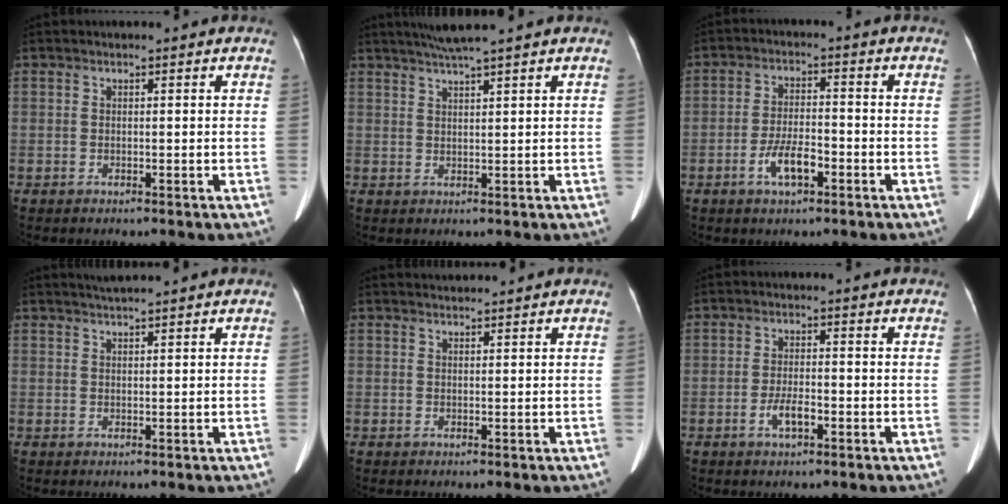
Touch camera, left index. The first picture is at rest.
{"total": 4.4, "force": [3.6, -1.1, 2.3], "torque": [-0.040, 0.014, 0.069]}
{"total": 5.5, "force": [-2.7, 1.9, 4.4], "torque": [-0.093, 0.003, -0.046]}
{"total": 2.7, "force": [2.4, -0.3, 1.2], "torque": [-0.015, 0.019, 0.044]}
{"total": 1.3, "force": [1.3, -0.2, 0.0], "torque": [-0.004, 0.016, 0.029]}
{"total": 3.4, "force": [-1.6, 1.1, 2.8], "torque": [-0.058, 0.001, -0.028]}